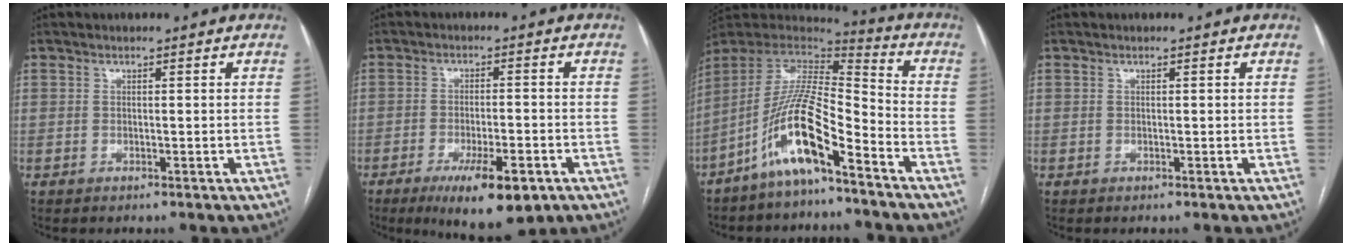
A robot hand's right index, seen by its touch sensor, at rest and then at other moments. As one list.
[{"total": 10.5, "force": [-5.9, 2.5, 8.3], "torque": [-0.133, -0.017, -0.084]}, {"total": 14.6, "force": [-8.9, 1.9, 11.4], "torque": [-0.227, 0.005, -0.166]}, {"total": 0.0}]